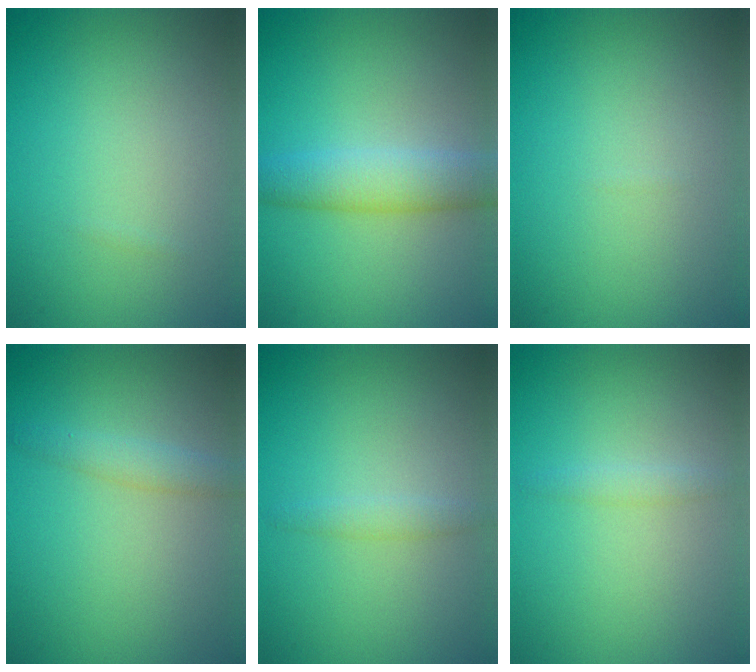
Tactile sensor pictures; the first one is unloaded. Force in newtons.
{"total": 4.1, "press": 4.1, "slide": 0.1}
{"total": 0.0}
{"total": 1.8, "press": 1.7, "slide": 0.2}
{"total": 1.1, "press": 1.1, "slide": 0.0}
{"total": 0.9, "press": 0.9, "slide": 0.1}